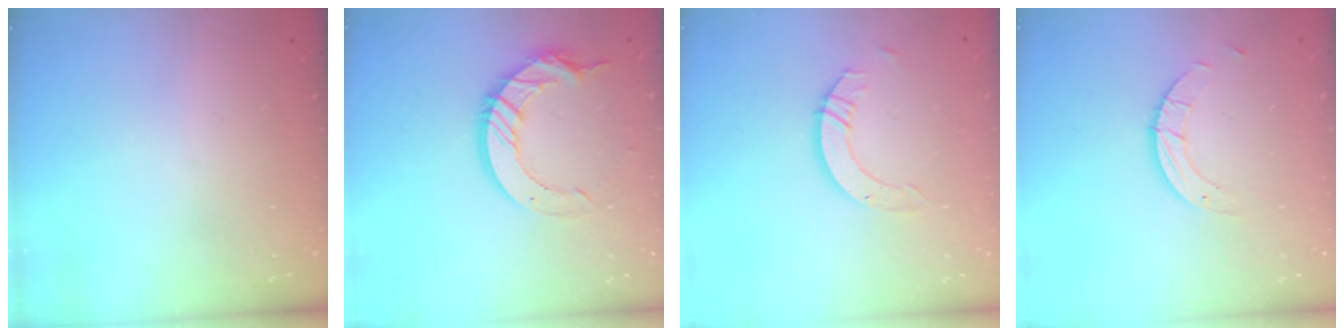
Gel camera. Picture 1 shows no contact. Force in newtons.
{"total": 12.6, "press": 12.6, "slide": 1.2}
{"total": 6.0, "press": 6.0, "slide": 0.4}
{"total": 4.3, "press": 4.3, "slide": 0.3}